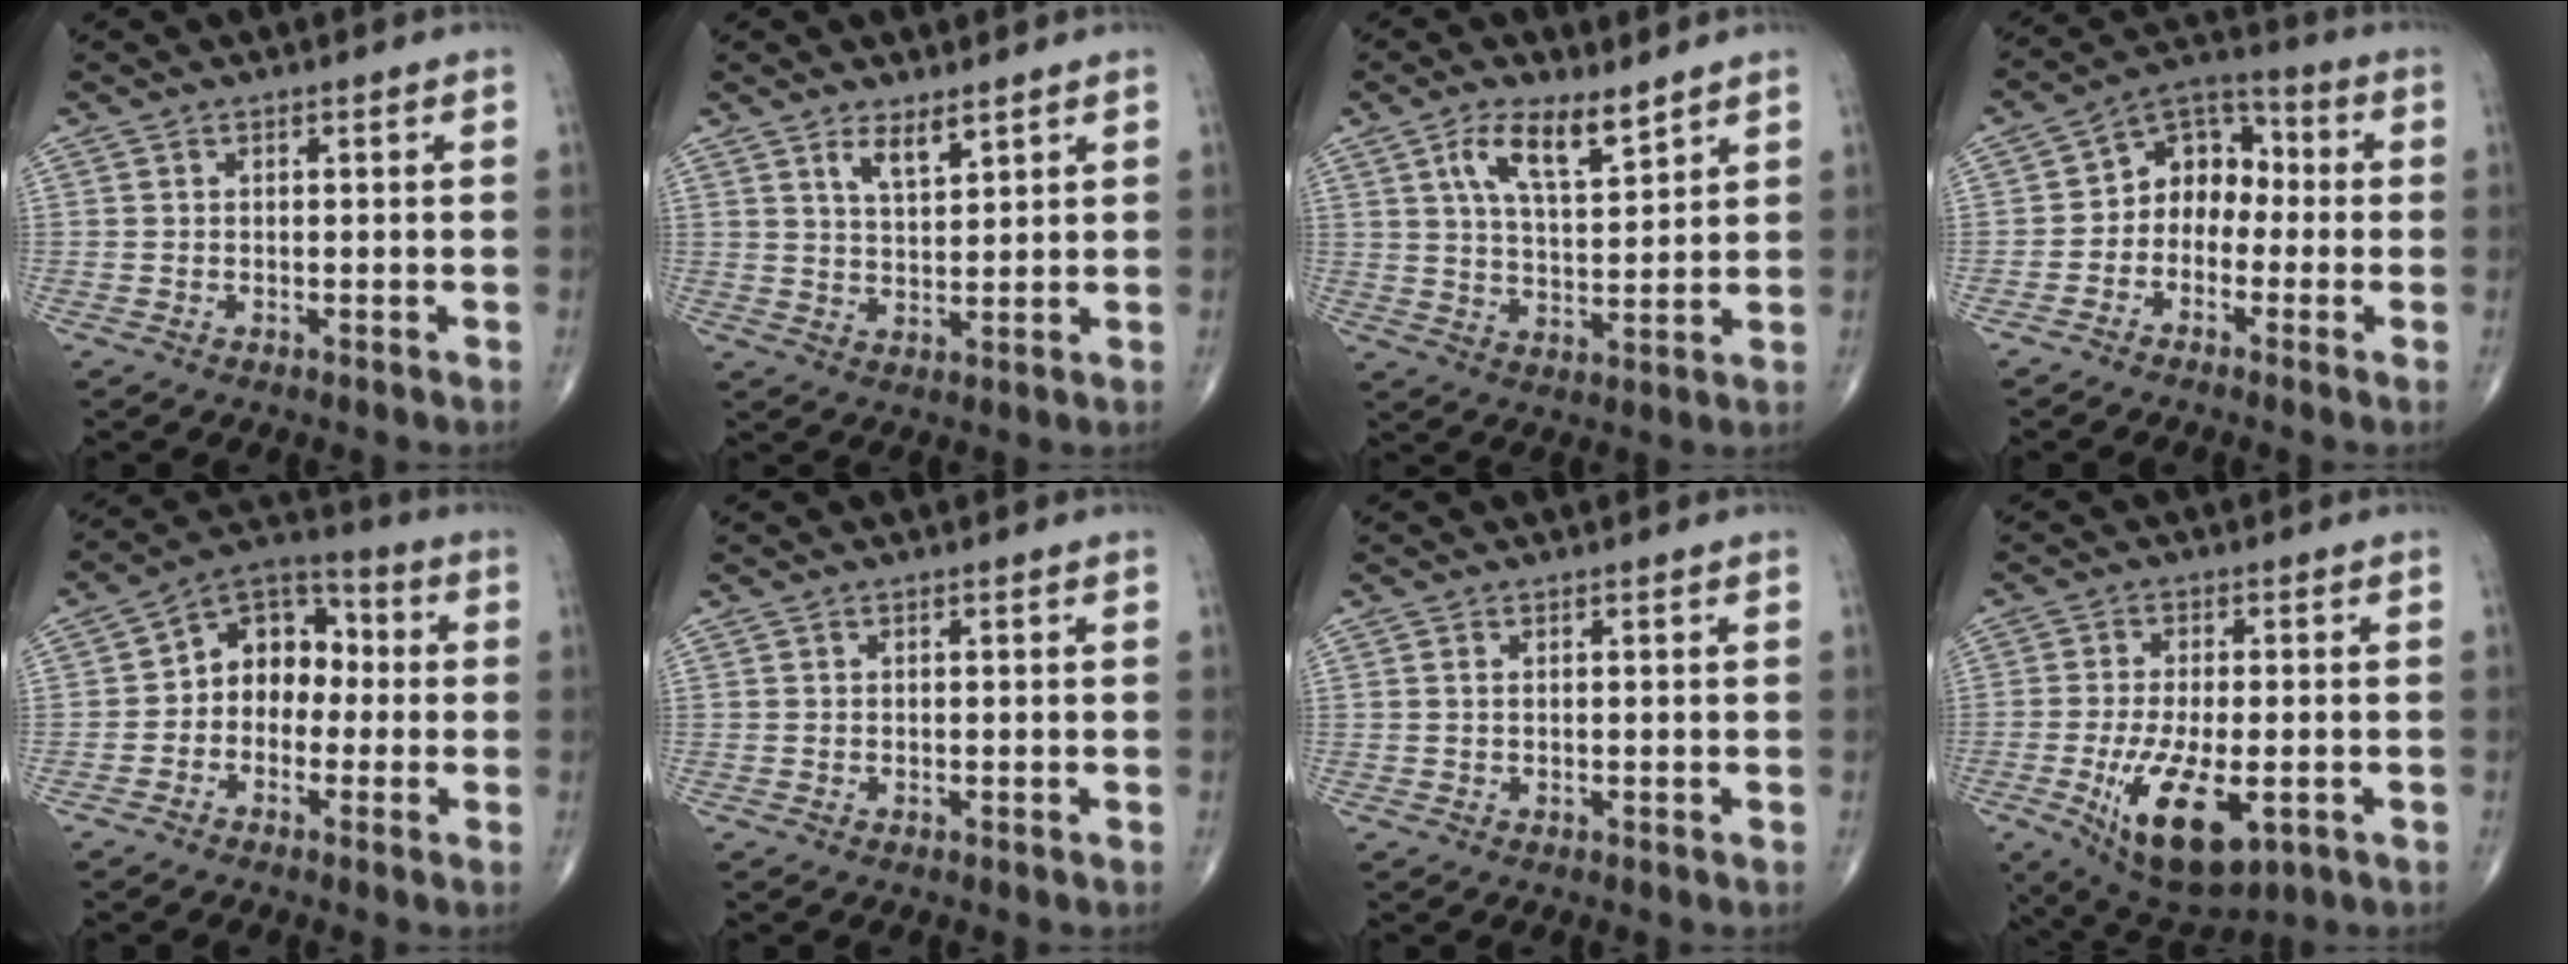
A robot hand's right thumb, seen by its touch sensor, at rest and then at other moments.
{"total": 4.9, "force": [3.2, 1.7, 3.2], "torque": [-0.048, -0.026, 0.061]}
{"total": 9.5, "force": [5.6, 3.5, 6.8], "torque": [-0.113, -0.031, 0.107]}
{"total": 9.1, "force": [-1.4, 7.2, 5.5], "torque": [-0.045, 0.043, -0.047]}
{"total": 10.3, "force": [-0.7, 7.9, 6.5], "torque": [-0.057, 0.044, -0.033]}
{"total": 0.0}
{"total": 0.5, "force": [0.2, 0.3, 0.4], "torque": [-0.012, 0.005, 0.004]}
{"total": 14.4, "force": [-4.6, 6.1, 12.1], "torque": [-0.209, -0.011, -0.061]}